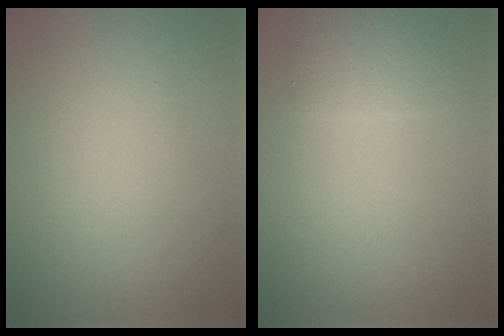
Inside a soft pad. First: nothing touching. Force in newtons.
{"total": 2.0, "press": 2.0, "slide": 0.2}